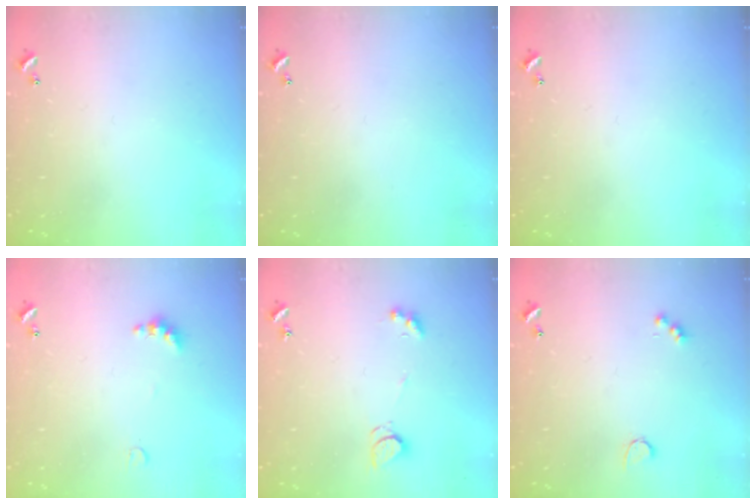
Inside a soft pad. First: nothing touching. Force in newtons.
{"total": 0.0}
{"total": 0.0}
{"total": 3.2, "press": 3.1, "slide": 0.8}
{"total": 2.2, "press": 2.2, "slide": 0.4}
{"total": 2.6, "press": 2.5, "slide": 0.5}